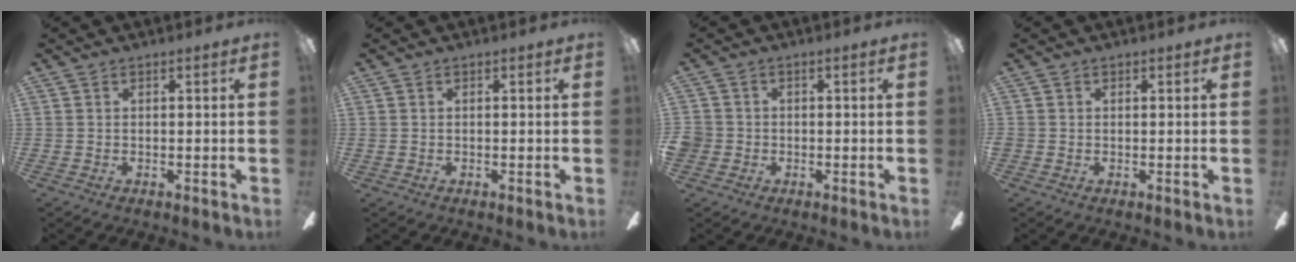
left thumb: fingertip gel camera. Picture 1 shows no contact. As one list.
[{"total": 0.0}, {"total": 2.8, "force": [-0.8, 2.6, 0.6], "torque": [-0.011, 0.007, -0.014]}, {"total": 0.7, "force": [0.2, 0.7, -0.1], "torque": [0.001, 0.002, 0.003]}]